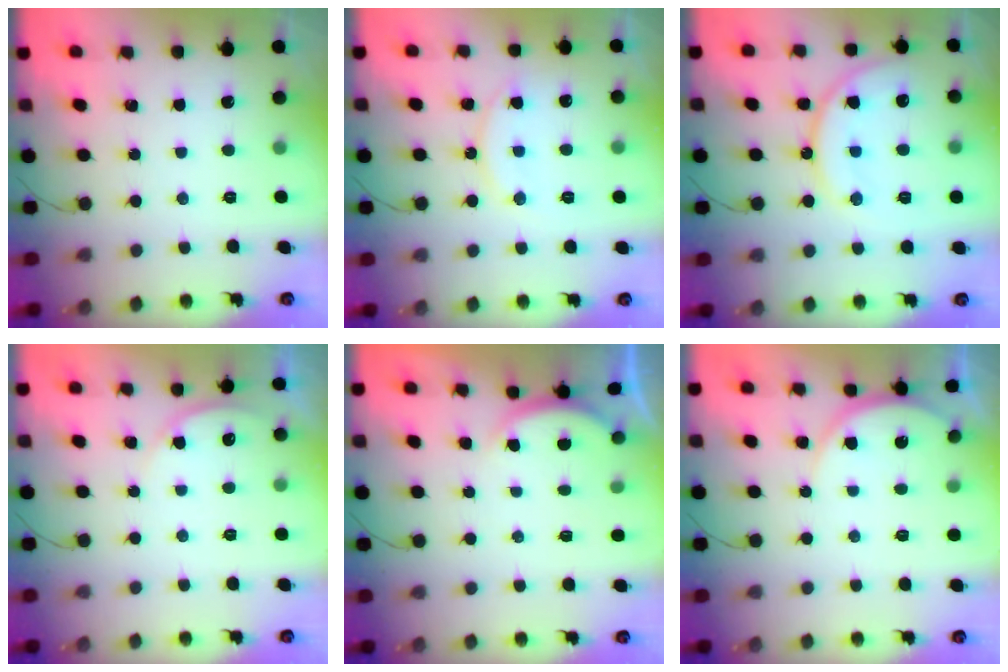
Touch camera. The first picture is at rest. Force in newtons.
{"total": 11.7, "press": 11.7, "slide": 0.8}
{"total": 14.6, "press": 14.5, "slide": 1.3}
{"total": 3.0, "press": 3.0, "slide": 0.2}
{"total": 2.5, "press": 2.4, "slide": 0.6}
{"total": 6.1, "press": 6.1, "slide": 0.7}